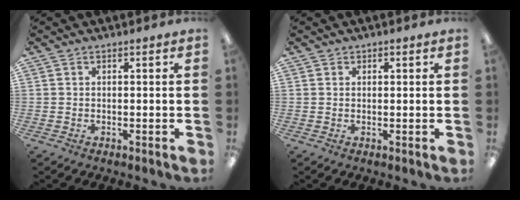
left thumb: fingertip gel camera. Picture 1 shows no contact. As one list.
[{"total": 0.6, "force": [0.5, 0.5, 0.1], "torque": [-0.001, 0.004, 0.008]}]